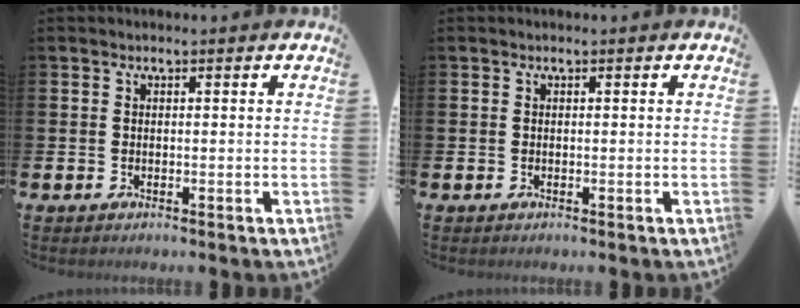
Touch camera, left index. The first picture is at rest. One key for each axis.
{"total": 0.0}